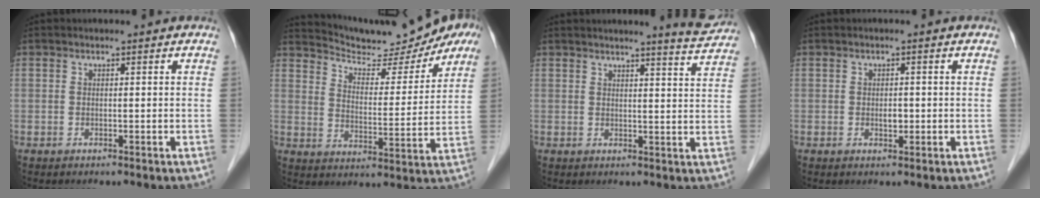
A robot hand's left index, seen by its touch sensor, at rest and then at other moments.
{"total": 16.1, "force": [14.6, 3.3, 5.8], "torque": [-0.086, -0.006, 0.200]}
{"total": 5.2, "force": [5.1, -0.3, 1.2], "torque": [-0.022, -0.023, 0.049]}
{"total": 1.4, "force": [-0.3, 0.8, 1.1], "torque": [-0.018, 0.000, -0.002]}